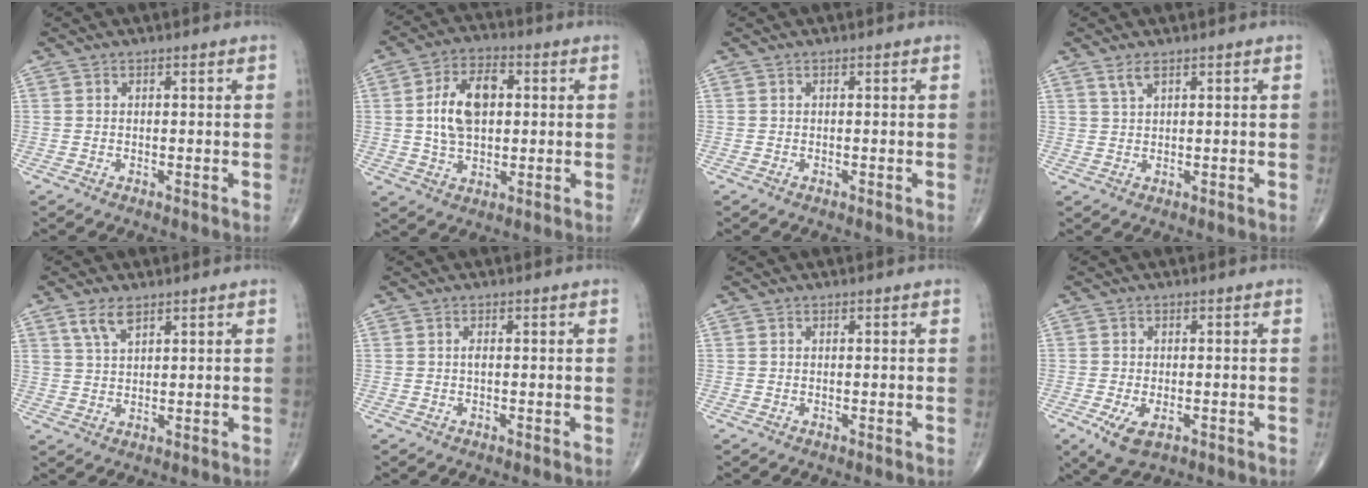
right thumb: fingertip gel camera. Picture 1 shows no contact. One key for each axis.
{"total": 11.3, "fx": 1.3, "fy": 6.8, "fz": 9.0, "tx": -0.147, "ty": 0.009, "tz": 0.021}
{"total": 0.0}
{"total": 2.3, "fx": 1.6, "fy": 0.8, "fz": 1.5, "tx": -0.034, "ty": -0.001, "tz": 0.037}
{"total": 4.5, "fx": 2.9, "fy": 2.0, "fz": 2.9, "tx": -0.053, "ty": -0.009, "tz": 0.060}
{"total": 0.9, "fx": 0.1, "fy": 0.4, "fz": 0.8, "tx": -0.017, "ty": 0.000, "tz": 0.000}
{"total": 0.0}
{"total": 5.2, "fx": -2.1, "fy": 2.6, "fz": 4.0, "tx": -0.074, "ty": -0.006, "tz": -0.028}